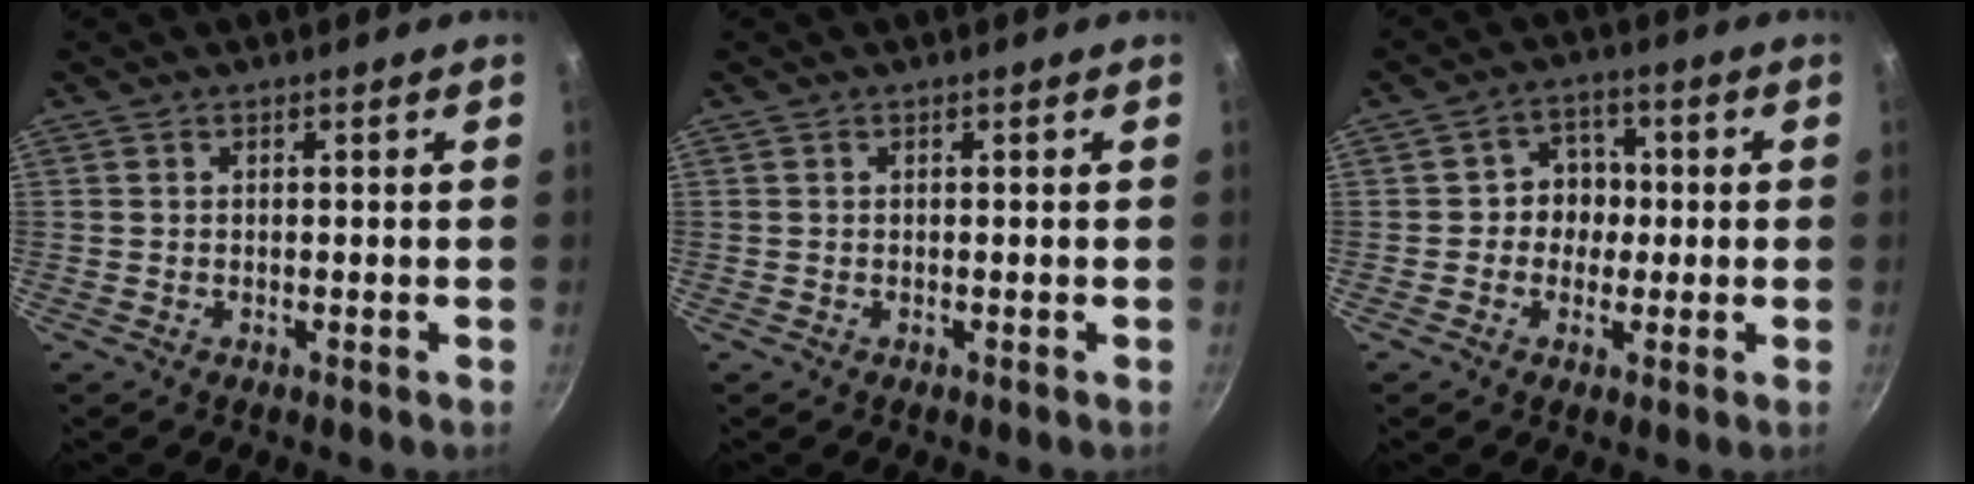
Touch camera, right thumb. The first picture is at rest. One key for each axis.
{"total": 0.0}
{"total": 5.8, "fx": -0.3, "fy": 5.4, "fz": 2.2, "tx": 0.012, "ty": 0.013, "tz": -0.013}